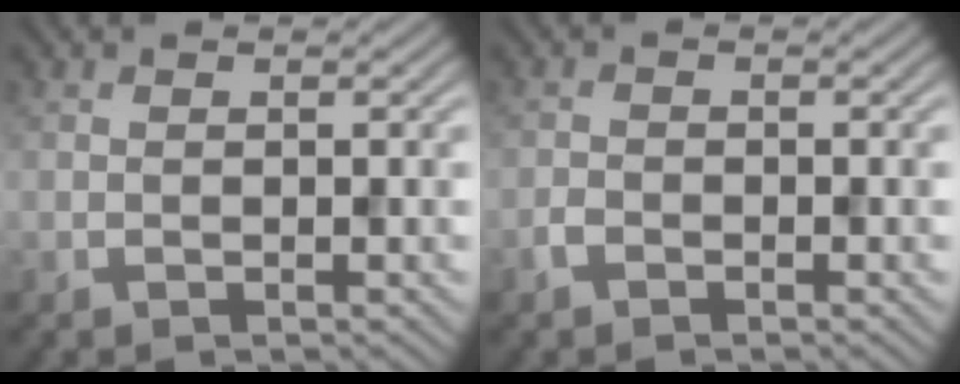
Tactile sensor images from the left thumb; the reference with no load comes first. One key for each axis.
{"total": 1.2, "fx": -0.9, "fy": 0.6, "fz": 0.5, "tx": -0.011, "ty": 0.001, "tz": -0.022}